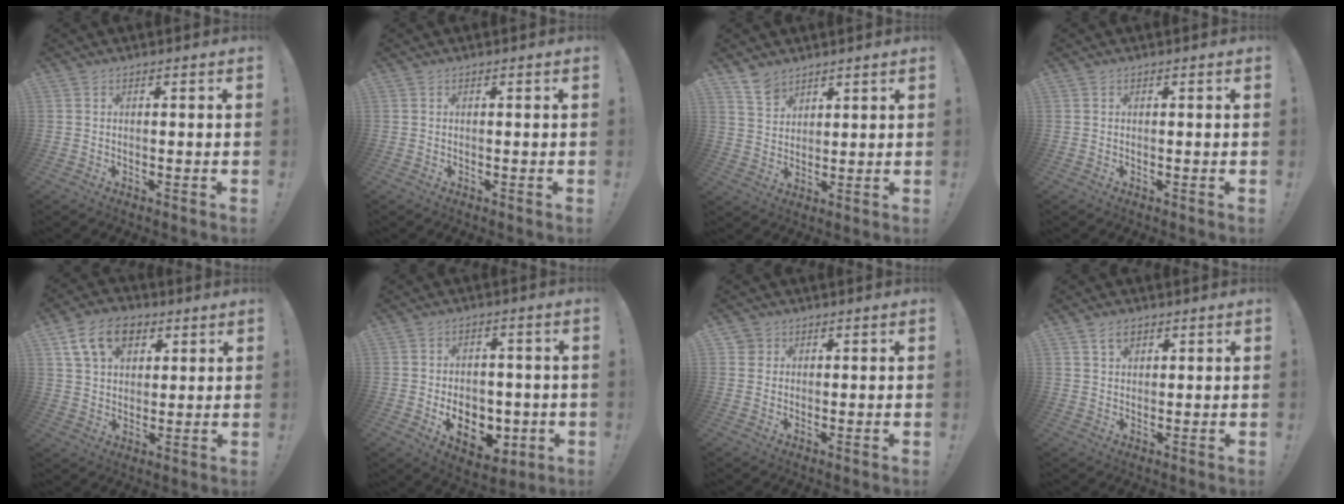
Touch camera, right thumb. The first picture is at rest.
{"total": 0.0}
{"total": 6.5, "force": [5.2, 3.7, 1.1], "torque": [-0.021, -0.037, 0.101]}
{"total": 0.0}
{"total": 13.4, "force": [6.5, 9.2, 7.4], "torque": [-0.111, -0.018, 0.123]}
{"total": 10.8, "force": [-2.6, 8.2, 6.5], "torque": [-0.086, 0.010, -0.038]}
{"total": 2.5, "force": [1.1, 2.2, 0.2], "torque": [-0.004, -0.002, 0.020]}
{"total": 4.1, "force": [2.4, 2.7, 1.9], "torque": [-0.023, -0.008, 0.043]}